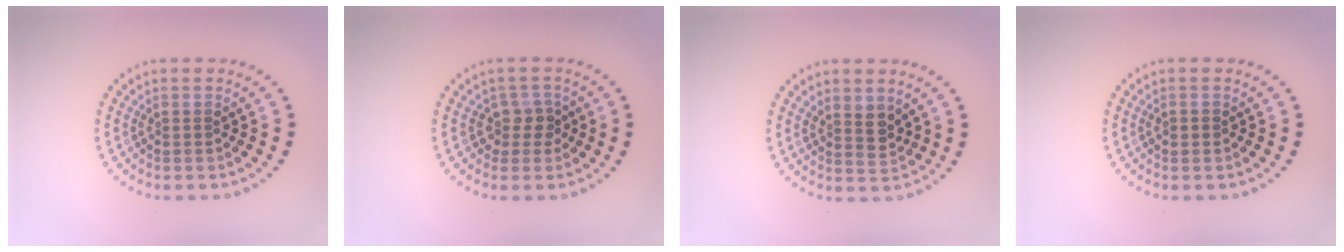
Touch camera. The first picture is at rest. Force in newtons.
{"total": 1.9, "press": 1.5, "slide": 1.1}
{"total": 2.1, "press": 1.8, "slide": 1.1}
{"total": 1.0, "press": 1.0, "slide": 0.1}